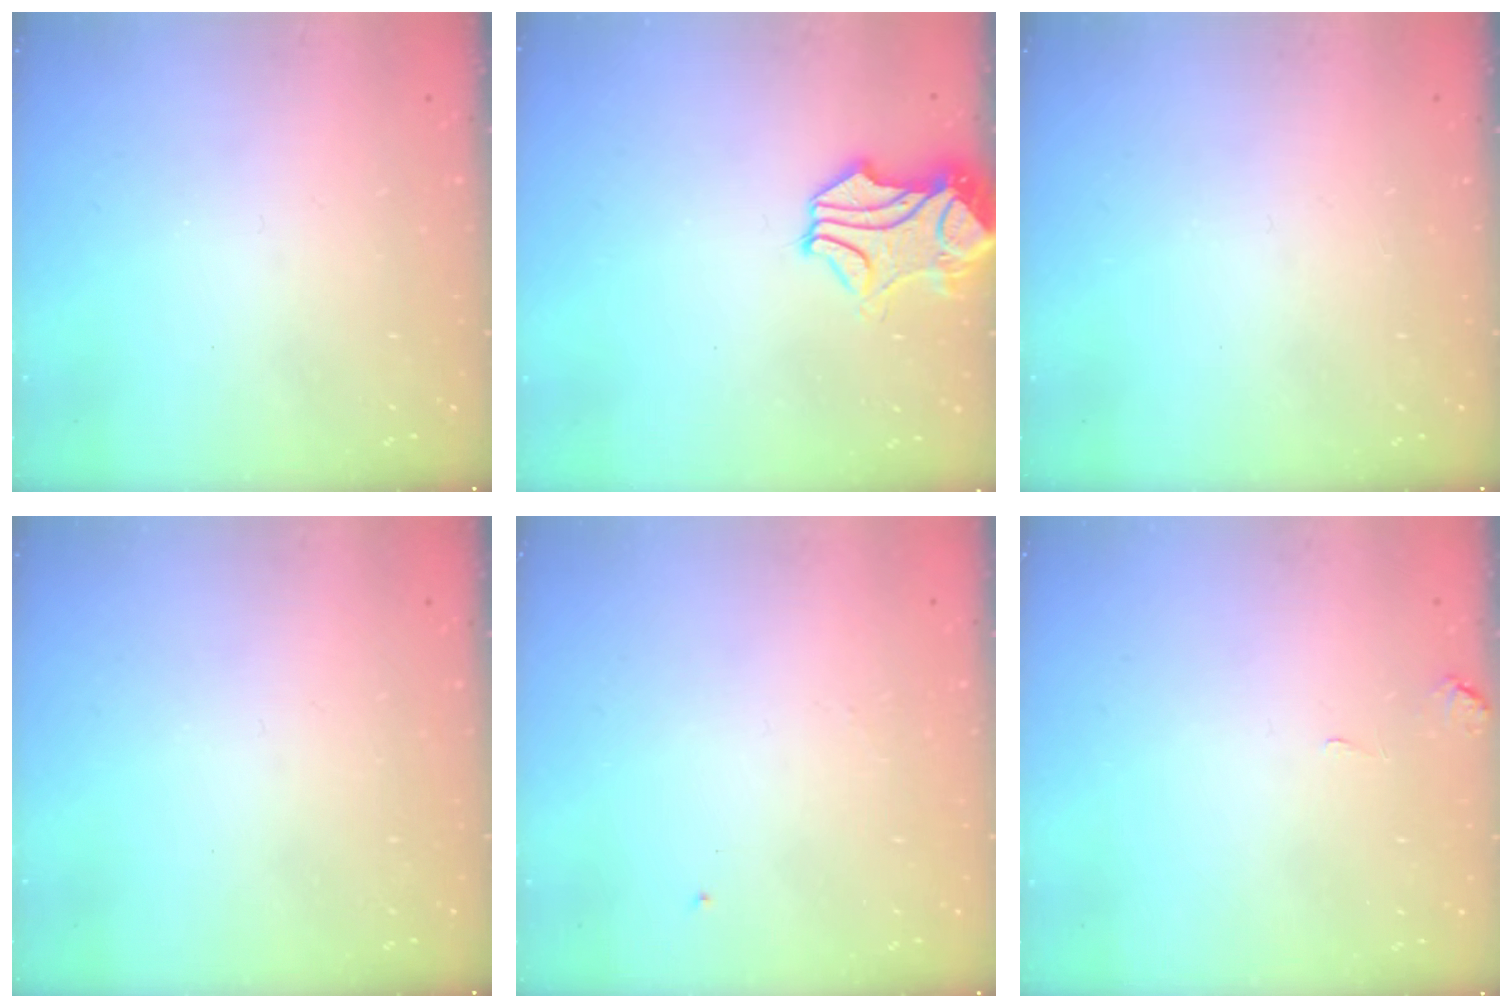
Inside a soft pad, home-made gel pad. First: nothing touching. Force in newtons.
{"total": 1.7, "press": 1.1, "slide": 1.2}
{"total": 0.0}
{"total": 0.0}
{"total": 0.0}
{"total": 0.5, "press": 0.3, "slide": 0.5}